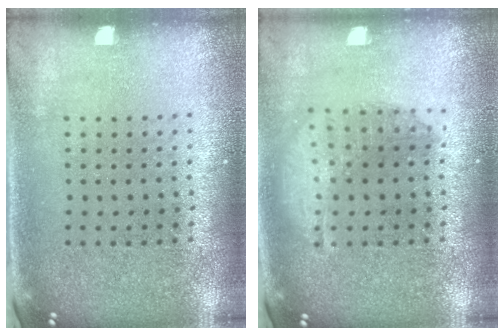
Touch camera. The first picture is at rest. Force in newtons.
{"total": 1.4, "press": 1.3, "slide": 0.6}